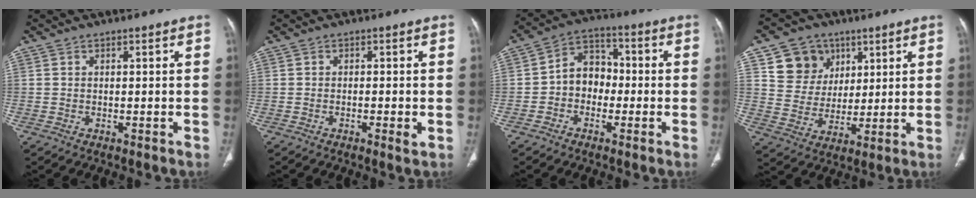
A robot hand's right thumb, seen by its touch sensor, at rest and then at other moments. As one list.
[{"total": 2.0, "force": [-0.6, 0.5, 1.9], "torque": [-0.039, -0.002, -0.011]}, {"total": 7.7, "force": [-1.4, 6.2, 4.3], "torque": [-0.034, 0.035, -0.041]}, {"total": 11.0, "force": [5.2, 9.3, 2.6], "torque": [-0.008, -0.021, 0.099]}]